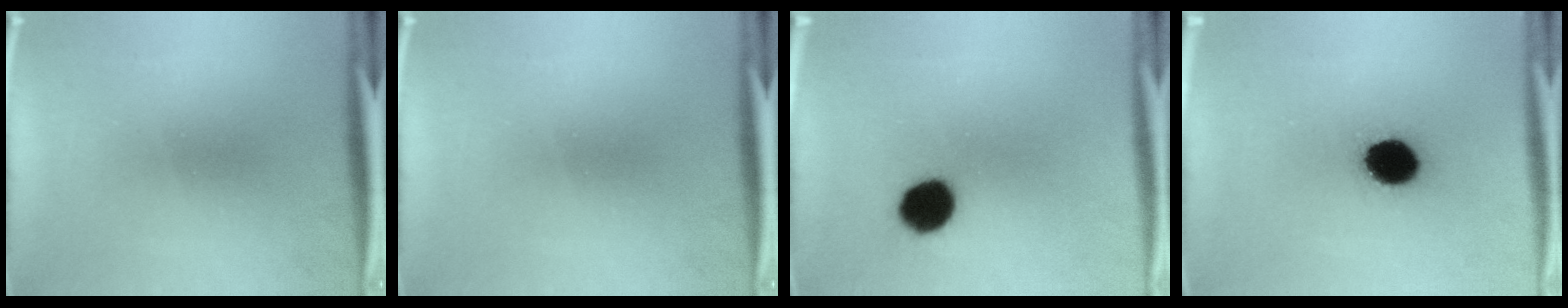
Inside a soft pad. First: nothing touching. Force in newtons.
{"total": 0.0}
{"total": 9.1}
{"total": 10.0}